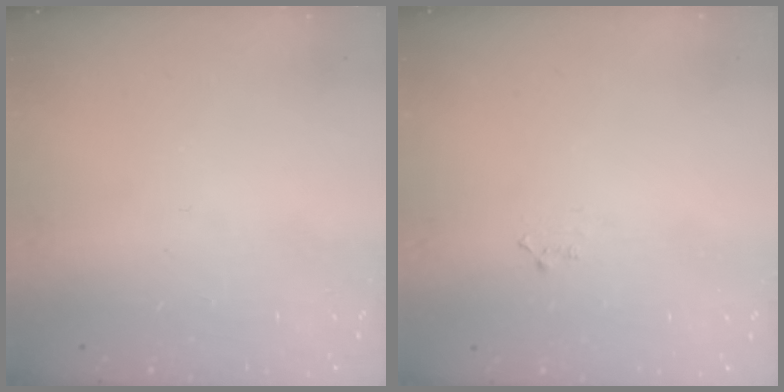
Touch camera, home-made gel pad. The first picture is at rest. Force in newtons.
{"total": 4.0, "press": 3.9, "slide": 0.5}